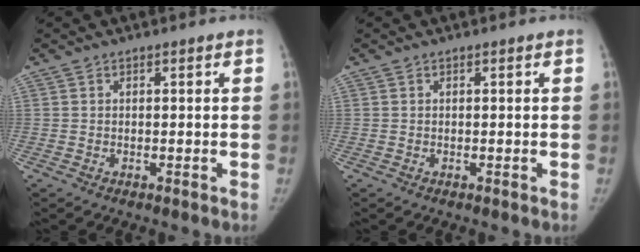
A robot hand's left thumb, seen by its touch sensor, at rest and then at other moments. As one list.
[{"total": 0.0}]